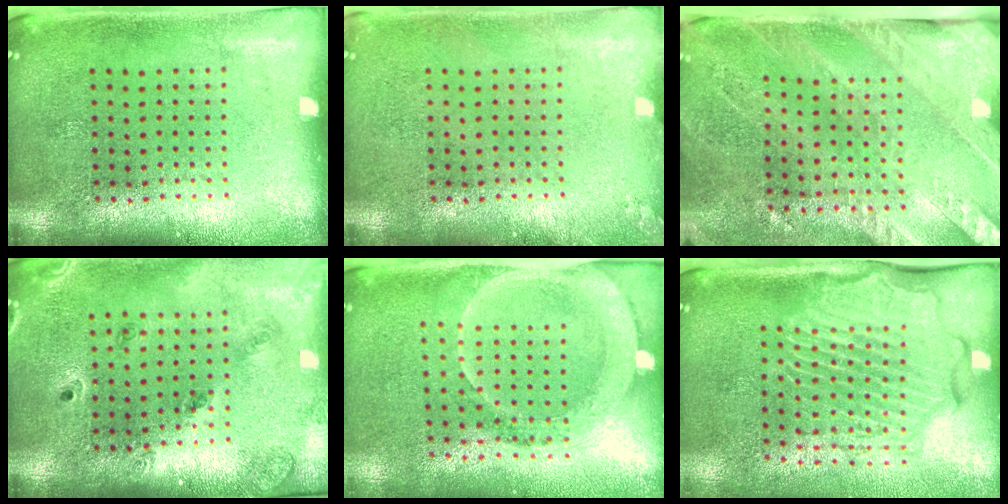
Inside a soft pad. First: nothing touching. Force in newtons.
{"total": 0.8, "press": 0.8, "slide": 0.1}
{"total": 3.5, "press": 3.0, "slide": 1.8}
{"total": 1.4, "press": 1.3, "slide": 0.2}
{"total": 1.8, "press": 1.6, "slide": 0.8}
{"total": 2.6, "press": 2.3, "slide": 1.3}